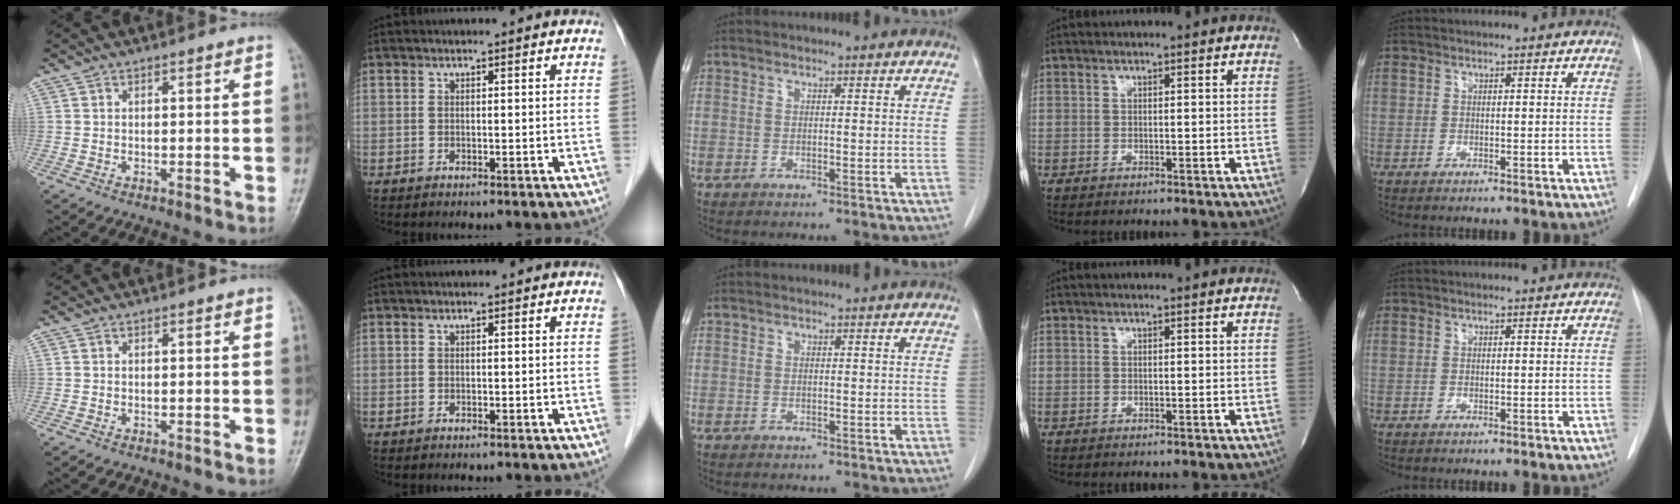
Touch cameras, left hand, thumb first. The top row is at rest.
{}